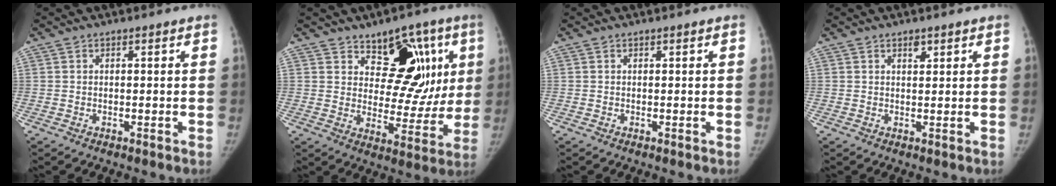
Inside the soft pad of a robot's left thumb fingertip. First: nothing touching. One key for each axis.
{"total": 15.6, "fx": 6.7, "fy": 9.8, "fz": 10.2, "tx": -0.061, "ty": -0.031, "tz": 0.098}
{"total": 0.0}
{"total": 1.6, "fx": 1.1, "fy": 0.8, "fz": 0.8, "tx": -0.004, "ty": -0.006, "tz": 0.016}